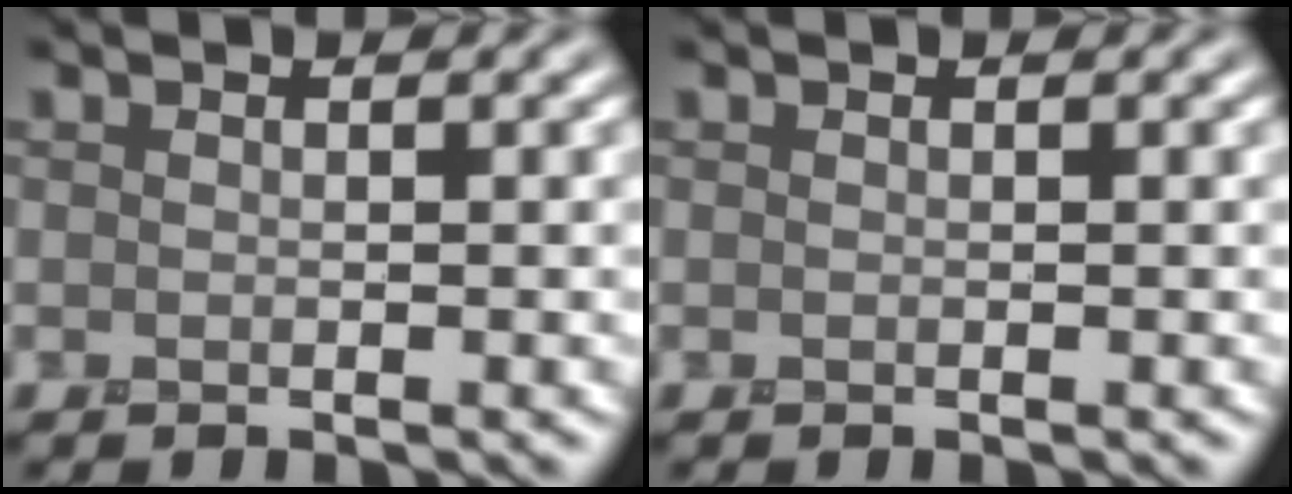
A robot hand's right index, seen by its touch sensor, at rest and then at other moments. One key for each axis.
{"total": 0.0}